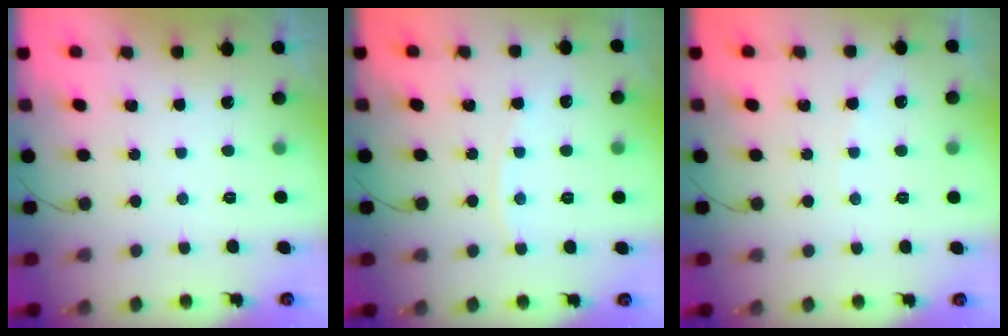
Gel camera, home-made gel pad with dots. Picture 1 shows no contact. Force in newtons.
{"total": 4.4, "press": 4.4, "slide": 0.4}
{"total": 3.5, "press": 3.5, "slide": 0.5}